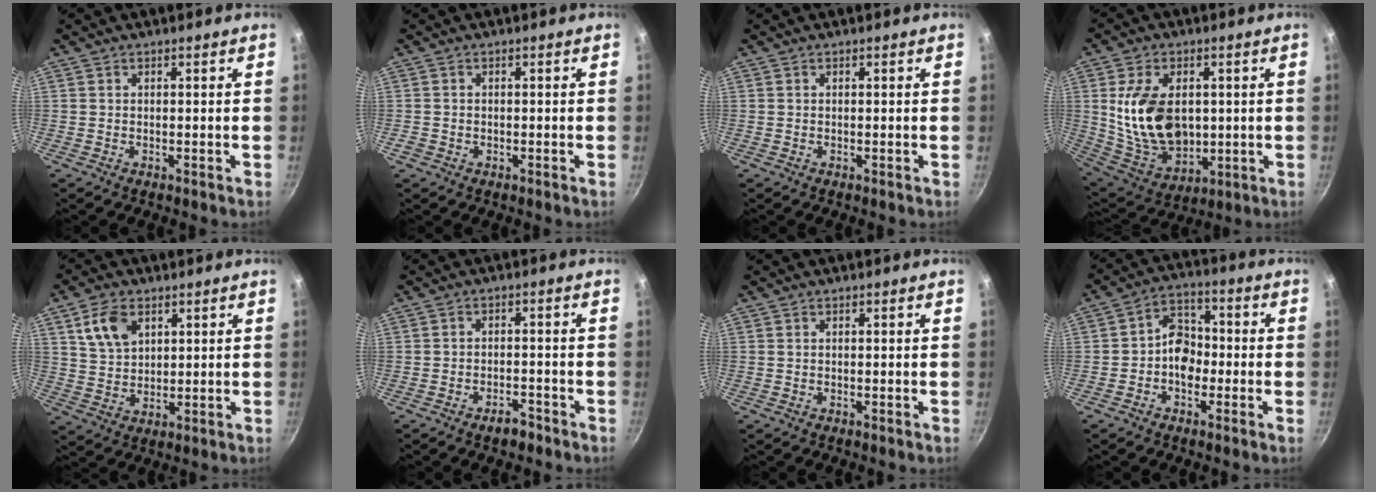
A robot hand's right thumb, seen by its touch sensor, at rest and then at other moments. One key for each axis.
{"total": 1.0, "fx": -0.5, "fy": 0.8, "fz": 0.3, "tx": -0.008, "ty": 0.002, "tz": -0.007}
{"total": 0.0}
{"total": 16.9, "fx": 1.6, "fy": 11.2, "fz": 12.5, "tx": -0.207, "ty": -0.020, "tz": 0.046}
{"total": 3.9, "fx": 2.7, "fy": 1.7, "fz": 2.2, "tx": -0.042, "ty": -0.017, "tz": 0.058}
{"total": 3.3, "fx": -2.5, "fy": 1.6, "fz": 1.6, "tx": -0.016, "ty": 0.025, "tz": -0.031}
{"total": 0.0}
{"total": 6.9, "fx": -1.6, "fy": 5.2, "fz": 4.2, "tx": -0.029, "ty": 0.027, "tz": -0.040}